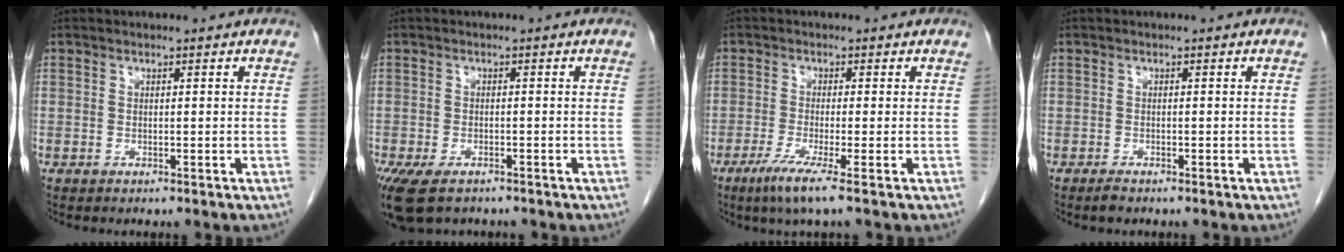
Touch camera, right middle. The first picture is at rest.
{"total": 7.6, "force": [-5.3, 3.6, 4.1], "torque": [-0.083, -0.011, -0.084]}
{"total": 4.8, "force": [-2.8, -0.6, 3.8], "torque": [-0.075, -0.018, -0.058]}
{"total": 1.0, "force": [-0.9, 0.2, 0.5], "torque": [-0.014, -0.002, -0.013]}